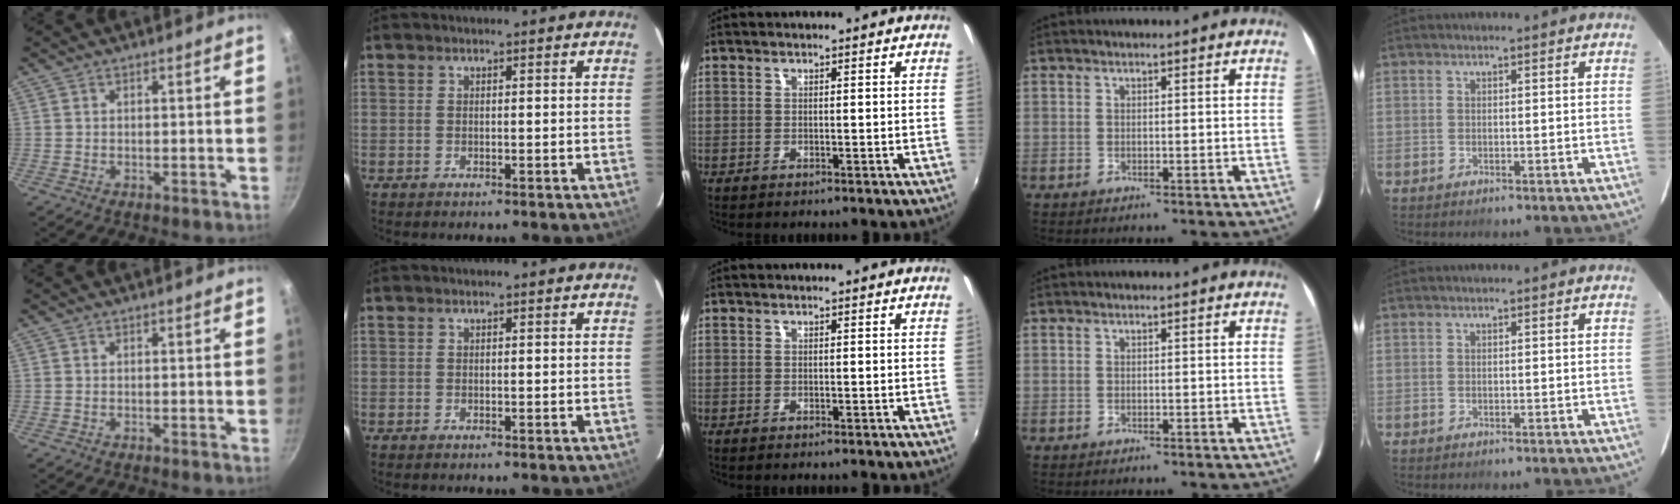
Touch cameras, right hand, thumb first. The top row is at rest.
{}